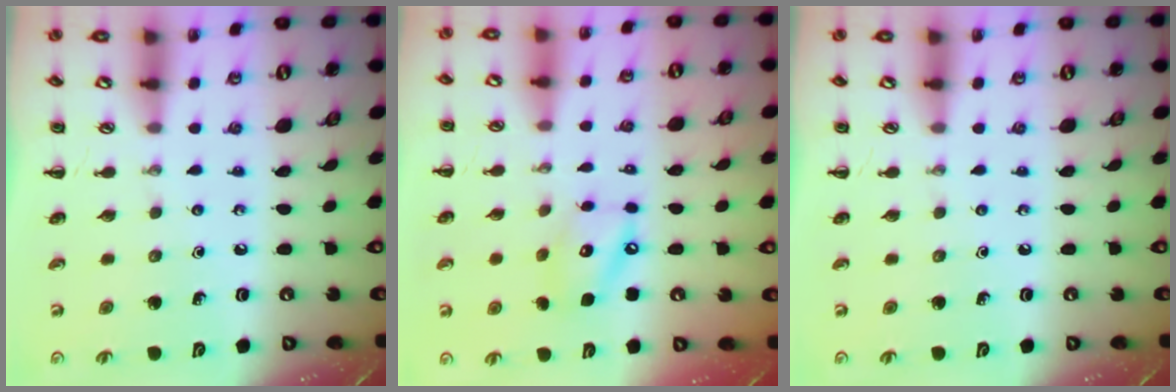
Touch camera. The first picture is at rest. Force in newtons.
{"total": 9.9, "press": 9.8, "slide": 1.4}
{"total": 0.0}